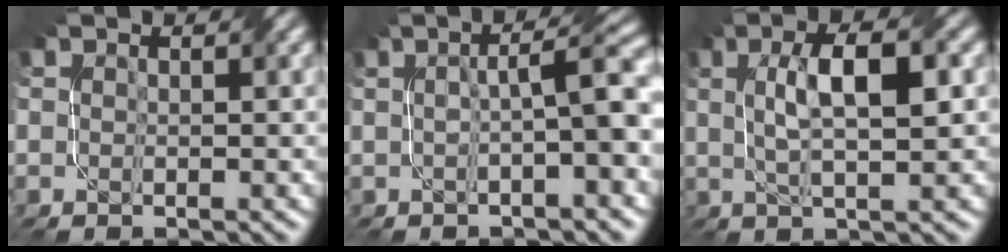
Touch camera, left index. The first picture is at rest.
{"total": 5.1, "force": [0.2, 0.8, 5.0], "torque": [-0.073, 0.016, -0.002]}
{"total": 5.9, "force": [1.1, 1.6, 5.6], "torque": [-0.097, 0.011, 0.018]}